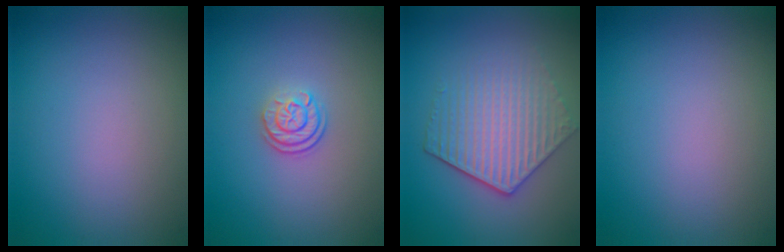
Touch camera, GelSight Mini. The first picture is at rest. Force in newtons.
{"total": 2.4, "press": 1.8, "slide": 1.5}
{"total": 5.0, "press": 4.0, "slide": 3.1}
{"total": 0.0}